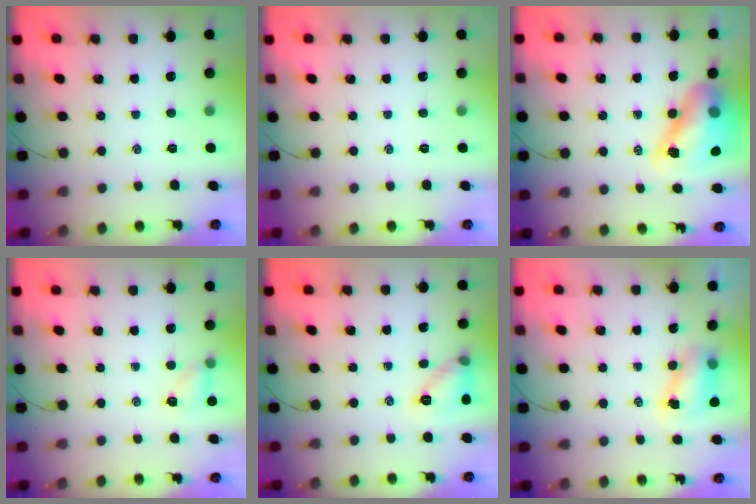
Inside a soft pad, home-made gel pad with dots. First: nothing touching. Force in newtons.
{"total": 0.0}
{"total": 12.8, "press": 12.4, "slide": 3.4}
{"total": 5.1, "press": 4.9, "slide": 1.1}
{"total": 9.4, "press": 9.3, "slide": 0.9}
{"total": 7.2, "press": 7.1, "slide": 1.1}